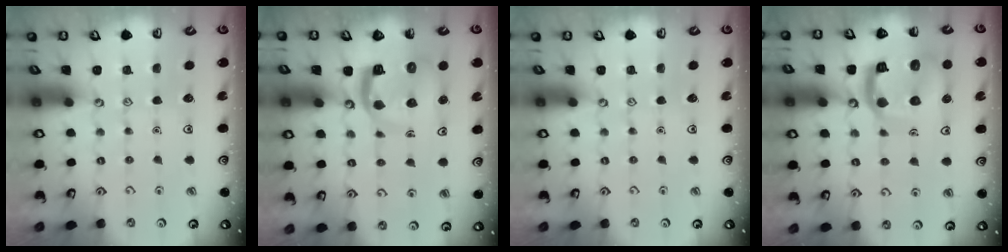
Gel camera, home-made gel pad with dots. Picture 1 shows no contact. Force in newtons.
{"total": 9.5, "press": 9.4, "slide": 1.3}
{"total": 0.0}
{"total": 16.4, "press": 16.3, "slide": 2.0}